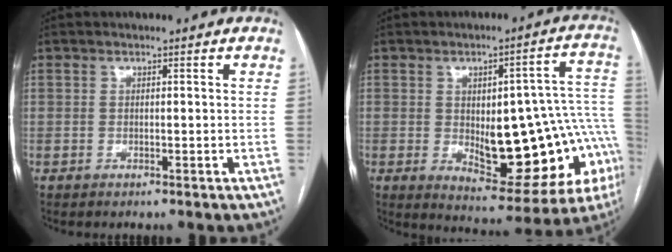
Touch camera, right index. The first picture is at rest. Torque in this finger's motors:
{"motor_torque": [1.29, -0.85, 0.36, 0.07]}